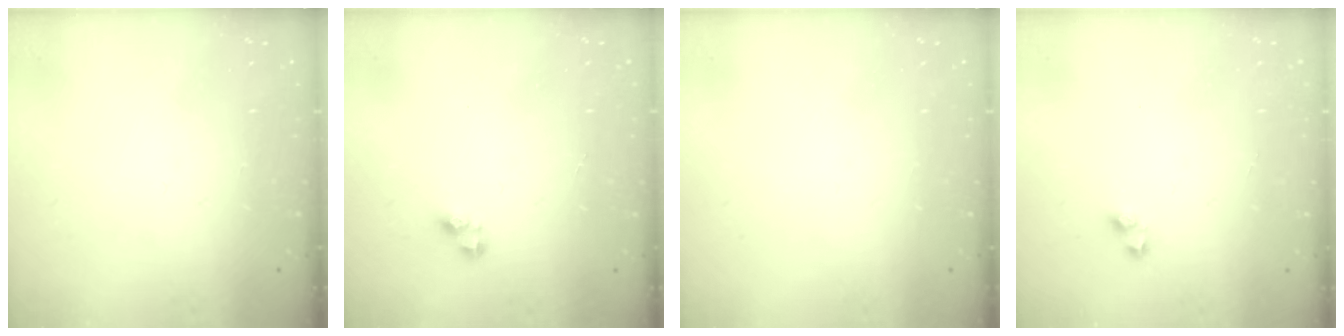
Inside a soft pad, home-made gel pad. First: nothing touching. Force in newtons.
{"total": 3.2, "press": 3.2, "slide": 0.6}
{"total": 0.0}
{"total": 3.1, "press": 3.1, "slide": 0.2}